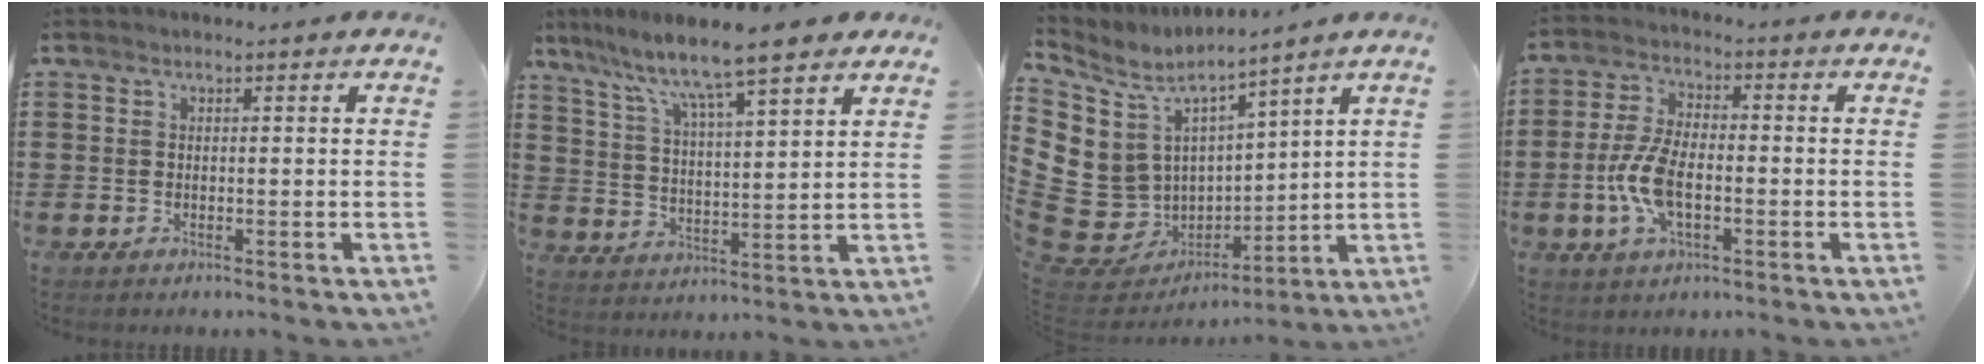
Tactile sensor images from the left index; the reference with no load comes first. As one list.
[{"total": 8.0, "force": [6.7, 0.5, 4.4], "torque": [-0.112, -0.038, 0.110]}, {"total": 9.0, "force": [2.2, 8.5, 2.3], "torque": [-0.116, -0.046, 0.049]}, {"total": 8.0, "force": [-1.8, 3.6, 6.9], "torque": [-0.166, -0.006, -0.041]}]